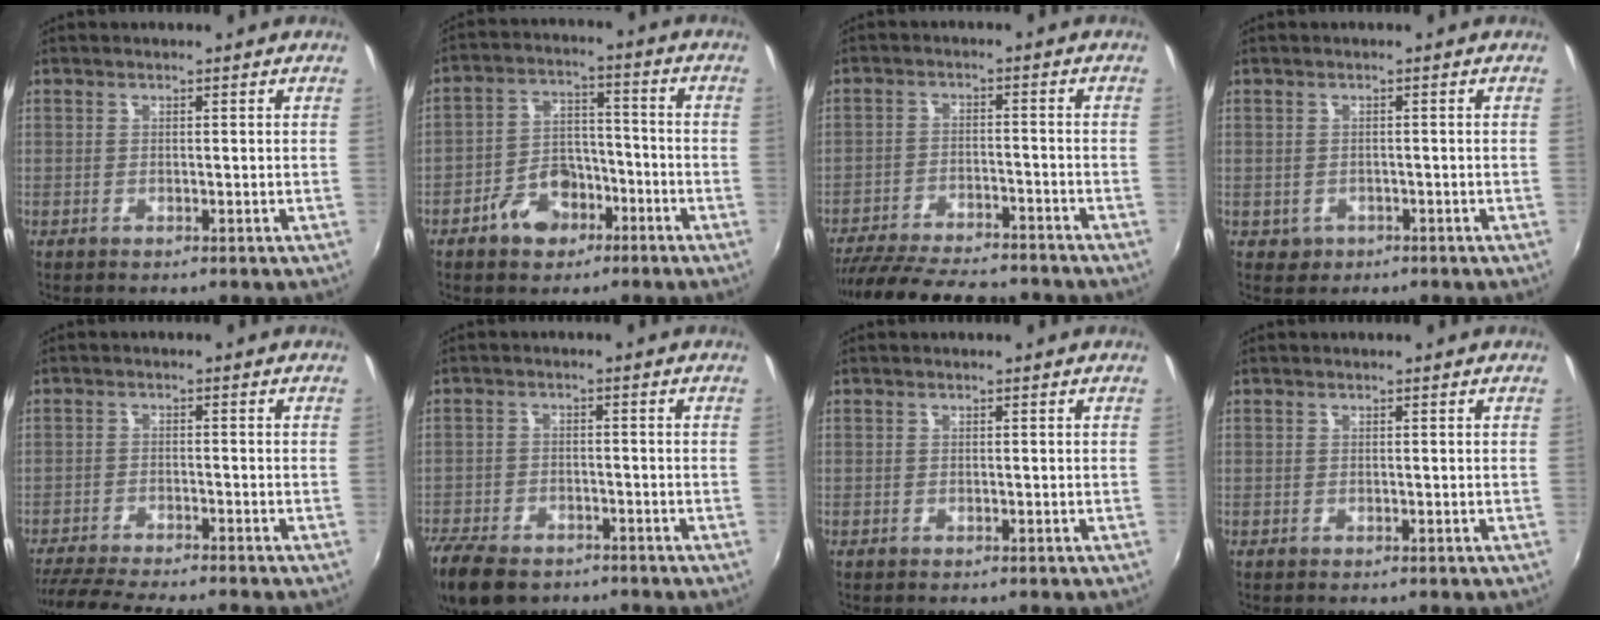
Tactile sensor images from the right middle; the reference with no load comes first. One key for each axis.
{"total": 8.6, "fx": -5.2, "fy": 5.5, "fz": 4.1, "tx": -0.086, "ty": 0.023, "tz": -0.079}
{"total": 18.9, "fx": -16.2, "fy": 4.8, "fz": 8.4, "tx": -0.173, "ty": -0.023, "tz": -0.244}
{"total": 2.1, "fx": -0.6, "fy": 1.9, "fz": 0.6, "tx": -0.015, "ty": -0.002, "tz": -0.005}
{"total": 9.7, "fx": -8.9, "fy": 0.1, "fz": 4.0, "tx": -0.100, "ty": -0.020, "tz": -0.148}
{"total": 11.7, "fx": -8.6, "fy": 5.8, "fz": 5.4, "tx": -0.149, "ty": -0.027, "tz": -0.154}
{"total": 0.0}
{"total": 0.0}